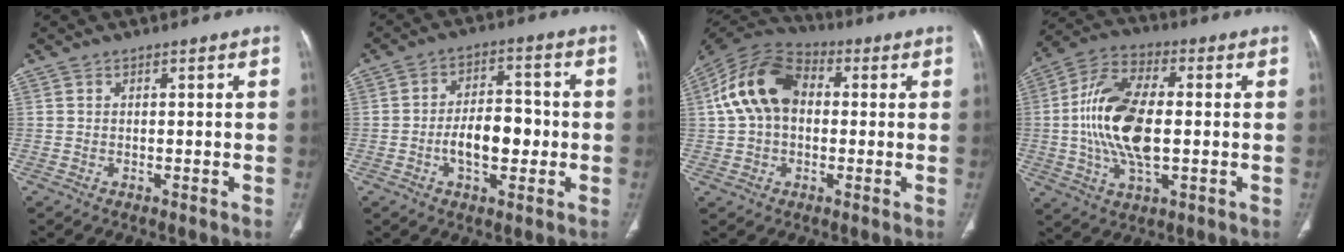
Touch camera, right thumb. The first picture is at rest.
{"total": 9.6, "force": [-1.8, 5.4, 7.7], "torque": [-0.110, 0.025, -0.031]}
{"total": 14.2, "force": [1.6, 9.9, 10.1], "torque": [-0.181, 0.033, 0.016]}
{"total": 16.9, "force": [-0.3, 8.3, 14.7], "torque": [-0.294, 0.012, -0.007]}